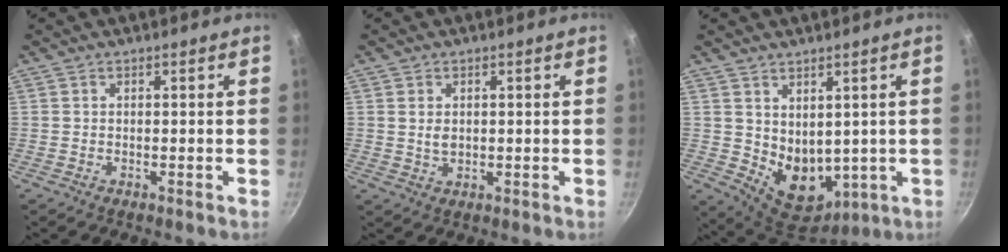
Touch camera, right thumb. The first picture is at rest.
{"total": 2.5, "force": [0.4, 1.8, 1.7], "torque": [-0.028, -0.002, 0.011]}
{"total": 10.0, "force": [1.6, 7.1, 6.9], "torque": [-0.079, -0.034, 0.054]}